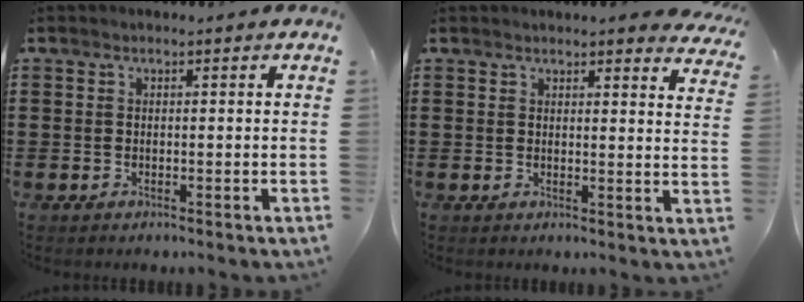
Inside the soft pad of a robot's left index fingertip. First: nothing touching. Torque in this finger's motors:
{"motor_torque": [1.20, -0.94, 0.26, 0.08]}